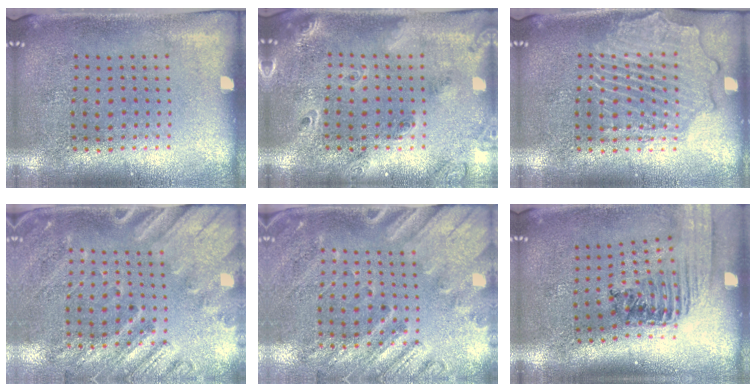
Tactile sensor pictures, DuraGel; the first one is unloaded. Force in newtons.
{"total": 2.0, "press": 1.7, "slide": 0.9}
{"total": 3.1, "press": 3.1, "slide": 0.3}
{"total": 2.5, "press": 2.0, "slide": 1.6}
{"total": 2.5, "press": 2.0, "slide": 1.6}
{"total": 1.5, "press": 1.5, "slide": 0.2}